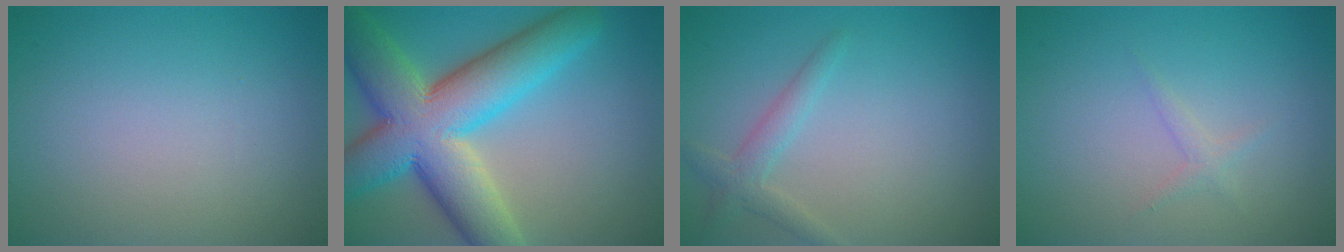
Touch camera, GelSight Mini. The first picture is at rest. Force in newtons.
{"total": 12.8, "press": 12.8, "slide": 0.7}
{"total": 2.0, "press": 2.0, "slide": 0.1}
{"total": 0.9, "press": 0.9, "slide": 0.0}